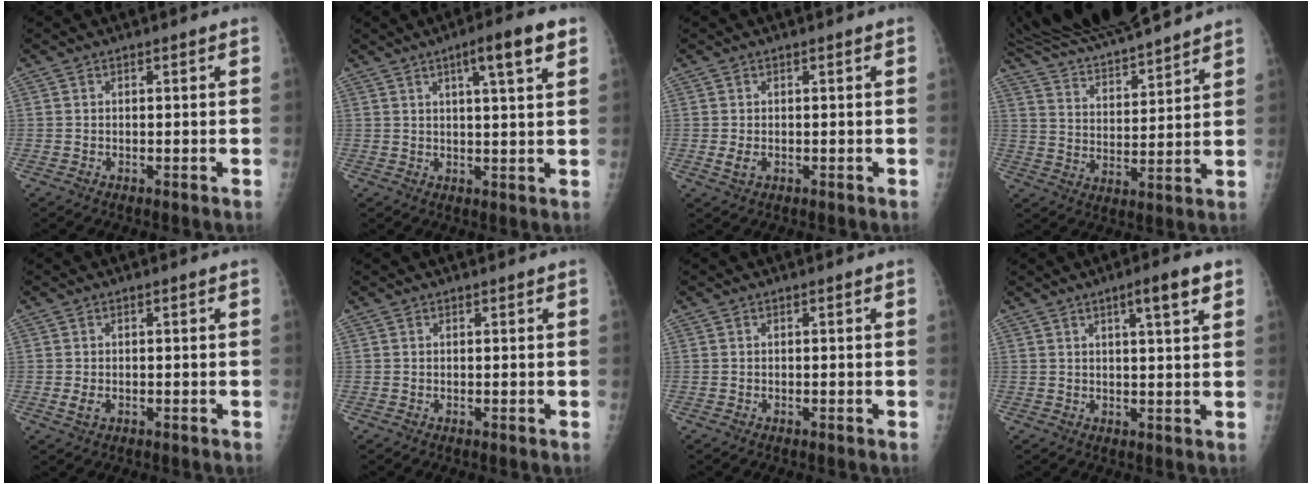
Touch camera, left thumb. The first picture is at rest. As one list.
[{"total": 8.2, "force": [4.2, 1.0, 7.0], "torque": [-0.102, -0.010, 0.060]}, {"total": 2.0, "force": [-0.2, 1.1, 1.7], "torque": [-0.032, -0.003, 0.000]}, {"total": 19.7, "force": [18.1, 2.6, 7.4], "torque": [-0.105, -0.050, 0.304]}, {"total": 1.9, "force": [-0.2, 1.0, 1.6], "torque": [-0.030, -0.003, -0.002]}, {"total": 0.8, "force": [0.7, 0.1, 0.4], "torque": [0.000, 0.004, 0.011]}, {"total": 0.0}, {"total": 6.1, "force": [3.3, 0.7, 5.0], "torque": [-0.073, -0.011, 0.048]}]